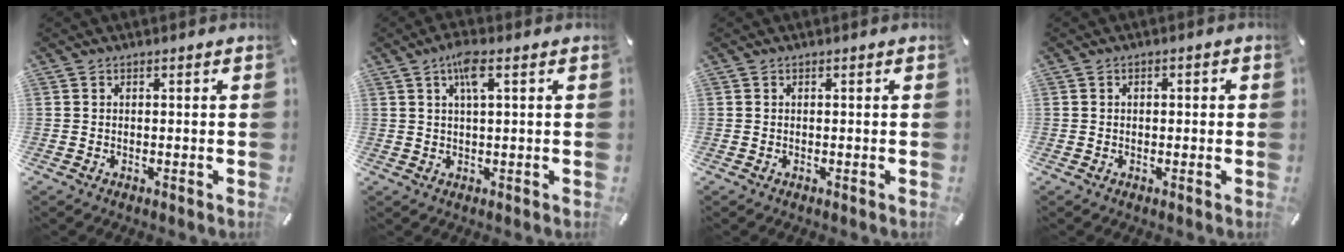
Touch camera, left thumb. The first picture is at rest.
{"total": 5.2, "force": [2.1, 1.1, 4.6], "torque": [-0.096, 0.006, 0.034]}
{"total": 0.0}
{"total": 1.3, "force": [-0.2, 0.9, 0.9], "torque": [-0.018, 0.005, -0.006]}